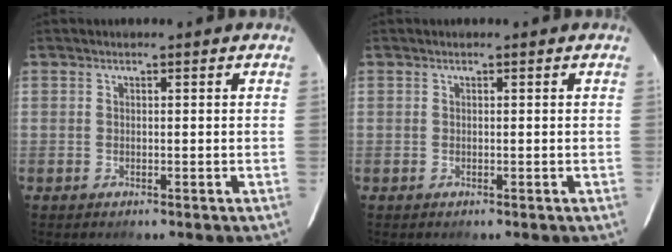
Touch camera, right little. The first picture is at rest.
{"total": 0.0}